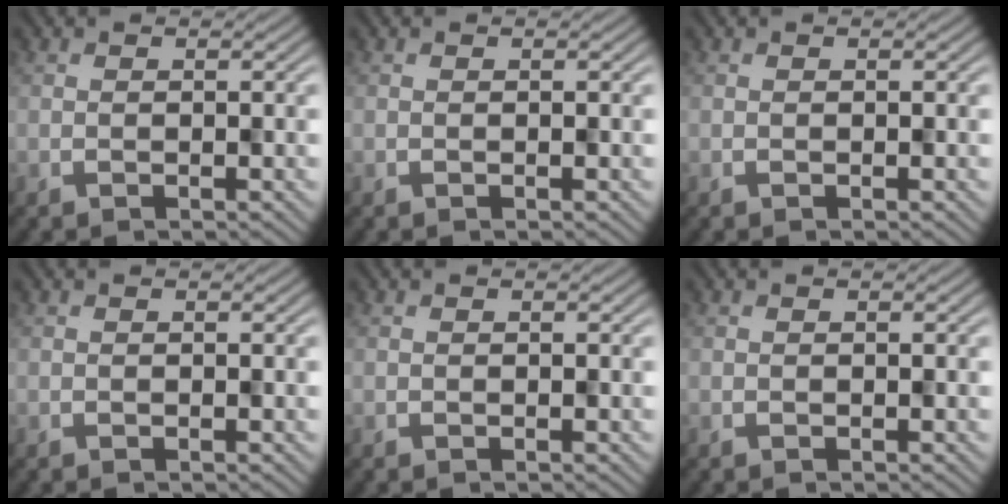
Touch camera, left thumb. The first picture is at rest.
{"total": 0.0}
{"total": 0.0}
{"total": 0.0}
{"total": 0.0}
{"total": 0.0}